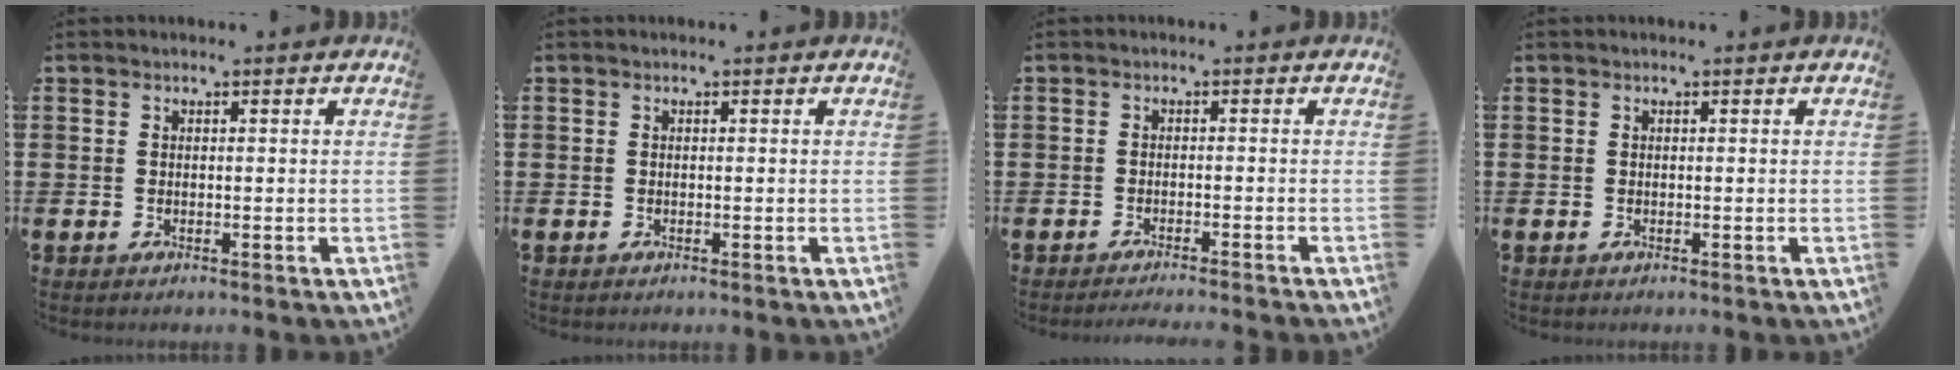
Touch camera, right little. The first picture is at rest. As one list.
[{"total": 0.0}, {"total": 1.1, "force": [-1.1, -0.3, 0.2], "torque": [-0.002, 0.001, -0.022]}, {"total": 0.0}]